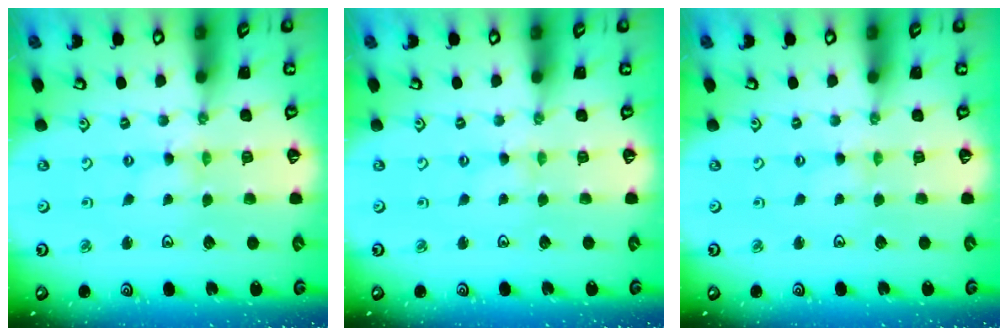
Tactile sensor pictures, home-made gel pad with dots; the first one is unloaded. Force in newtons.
{"total": 1.3, "press": 1.3, "slide": 0.3}
{"total": 1.2, "press": 1.2, "slide": 0.3}